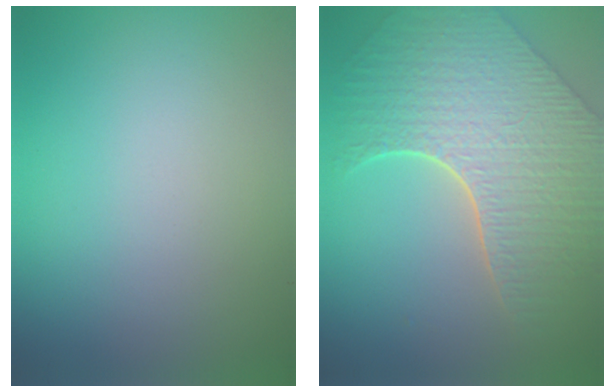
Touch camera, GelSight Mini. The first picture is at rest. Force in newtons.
{"total": 8.4, "press": 6.1, "slide": 5.7}